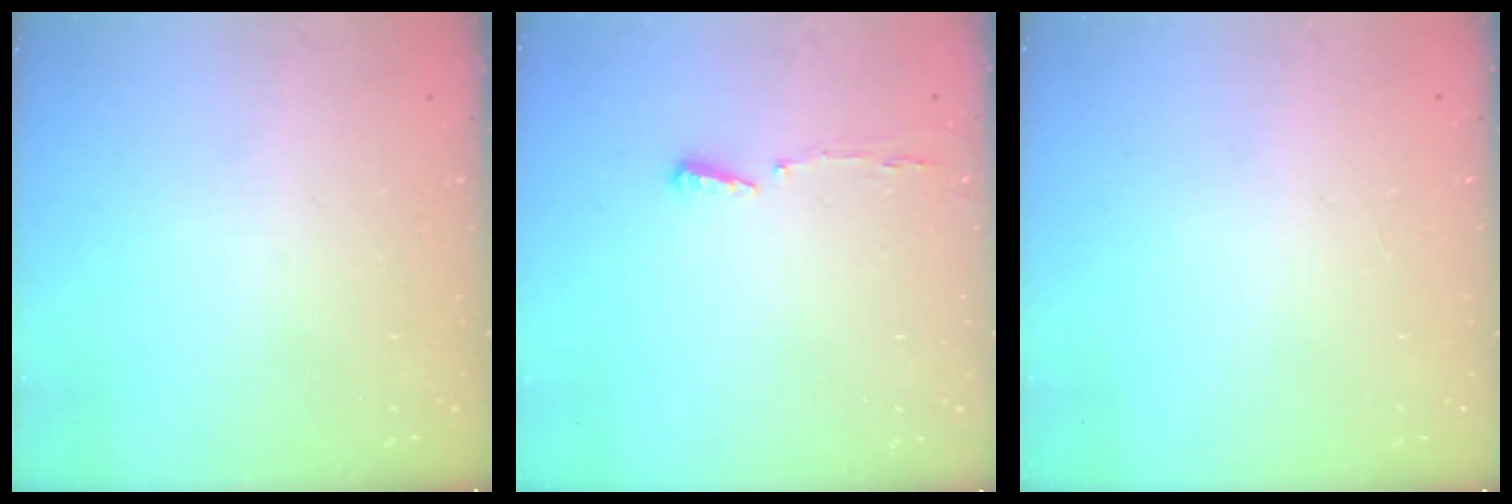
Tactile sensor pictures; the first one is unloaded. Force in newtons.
{"total": 3.4, "press": 3.3, "slide": 0.9}
{"total": 0.9, "press": 0.9, "slide": 0.1}